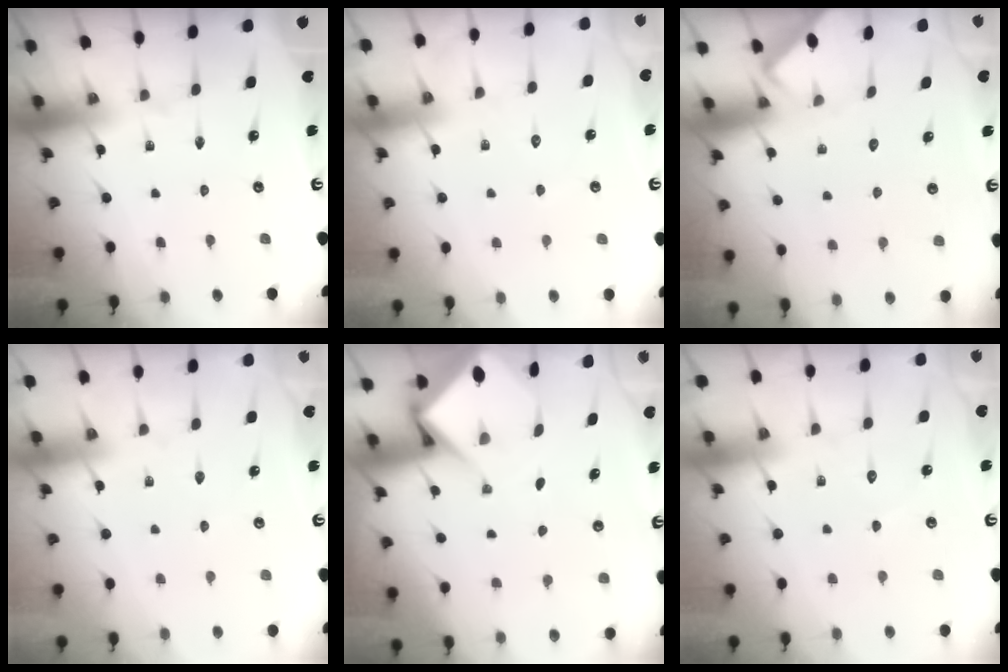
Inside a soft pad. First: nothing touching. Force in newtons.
{"total": 6.1, "press": 6.1, "slide": 0.8}
{"total": 3.4, "press": 3.4, "slide": 0.4}
{"total": 3.4, "press": 3.3, "slide": 0.6}
{"total": 6.6, "press": 6.6, "slide": 0.5}
{"total": 5.0, "press": 5.0, "slide": 0.5}